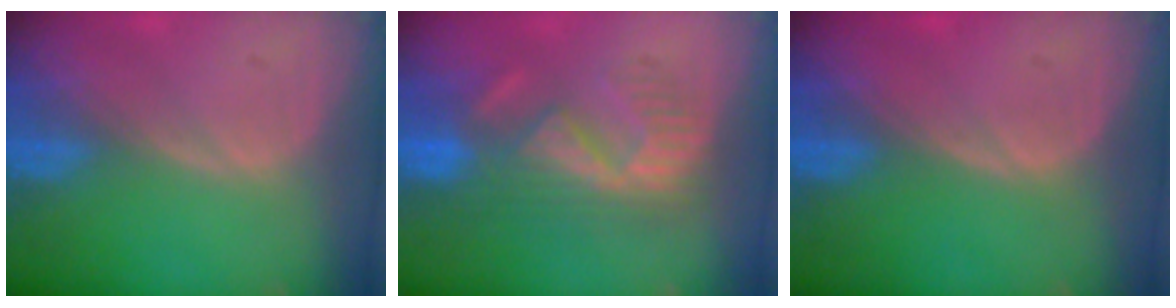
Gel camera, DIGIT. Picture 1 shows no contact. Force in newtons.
{"total": 8.7, "press": 8.4, "slide": 2.1}
{"total": 0.0}